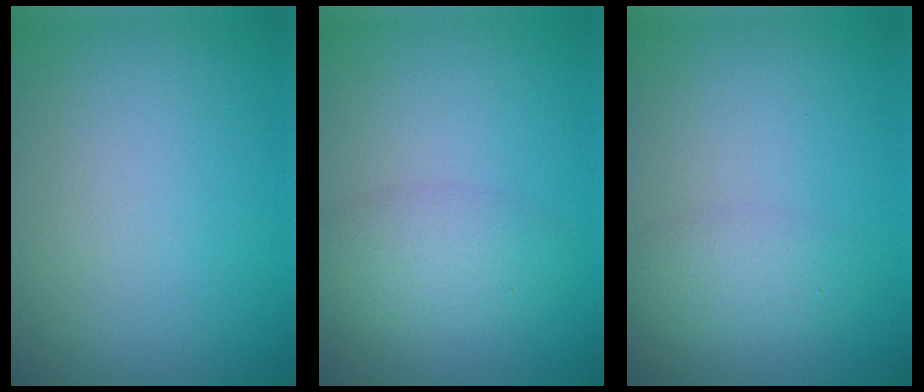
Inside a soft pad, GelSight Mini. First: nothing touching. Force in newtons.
{"total": 2.8, "press": 2.8, "slide": 0.1}
{"total": 2.2, "press": 2.2, "slide": 0.1}